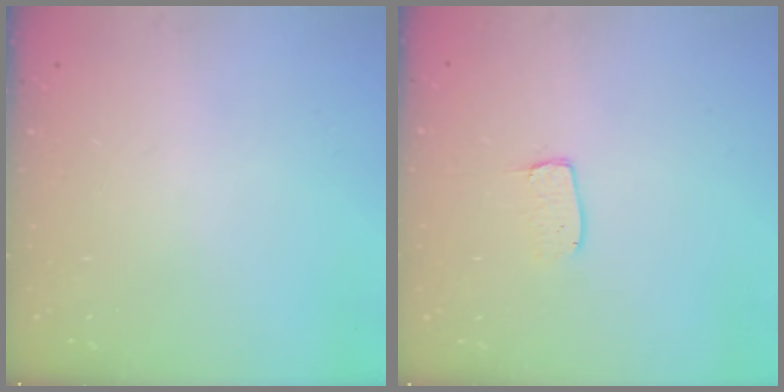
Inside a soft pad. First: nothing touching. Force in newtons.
{"total": 3.8, "press": 3.8, "slide": 0.3}